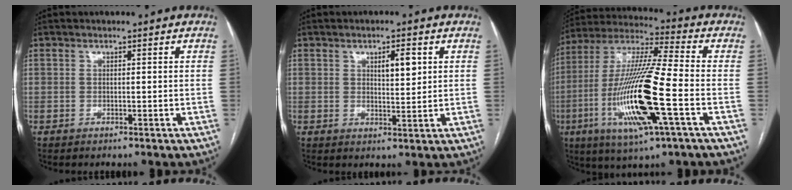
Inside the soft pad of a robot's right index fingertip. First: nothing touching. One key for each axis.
{"total": 3.8, "fx": 1.5, "fy": 1.3, "fz": 3.2, "tx": -0.049, "ty": 0.000, "tz": 0.024}
{"total": 19.6, "fx": -5.6, "fy": 1.5, "fz": 18.8, "tx": -0.394, "ty": -0.021, "tz": -0.104}